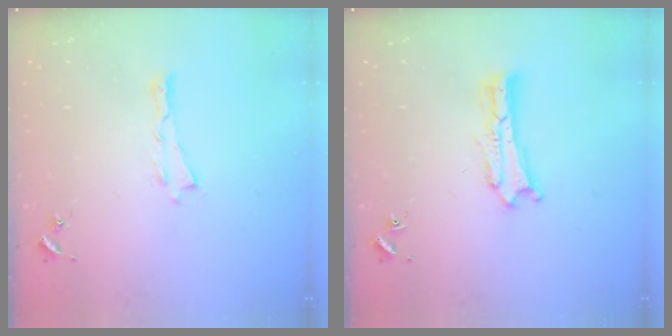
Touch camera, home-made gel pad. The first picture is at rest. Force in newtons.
{"total": 1.2, "press": 1.2, "slide": 0.2}